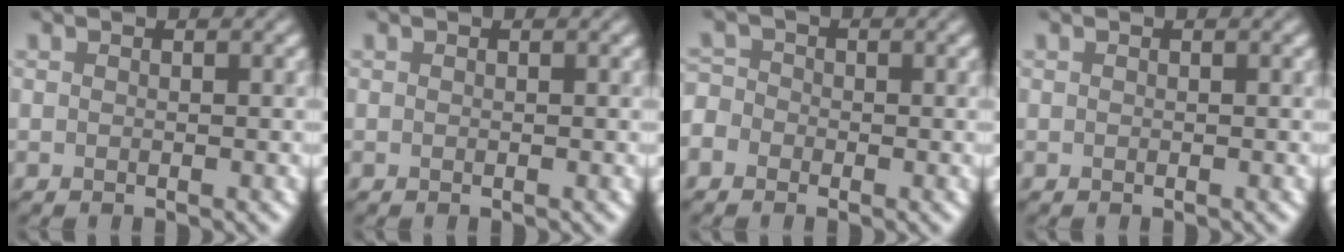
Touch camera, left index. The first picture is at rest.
{"total": 0.0}
{"total": 2.4, "force": [-1.5, 1.9, 0.4], "torque": [0.002, 0.010, -0.038]}
{"total": 0.0}